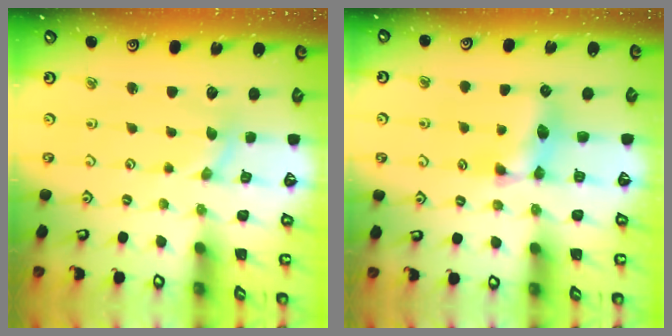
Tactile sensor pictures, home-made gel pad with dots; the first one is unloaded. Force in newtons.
{"total": 9.8, "press": 9.8, "slide": 0.3}